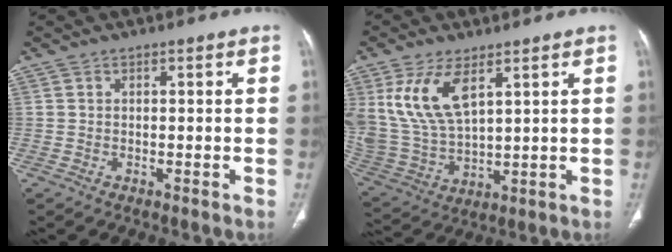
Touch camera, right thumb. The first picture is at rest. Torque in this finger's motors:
{"motor_torque": [0.36, 0.56, 1.38, 0.93, 0.21]}